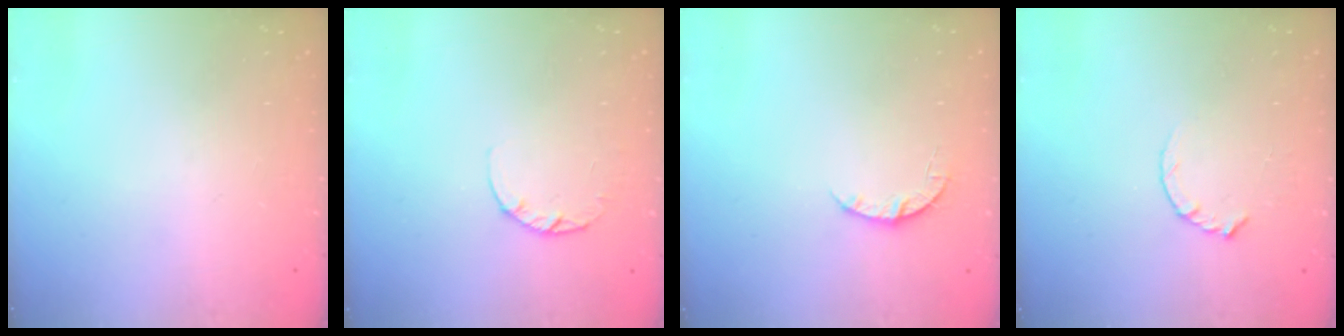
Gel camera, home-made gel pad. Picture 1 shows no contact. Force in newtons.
{"total": 2.6, "press": 2.5, "slide": 0.4}
{"total": 3.2, "press": 3.2, "slide": 0.5}
{"total": 2.8, "press": 2.8, "slide": 0.4}